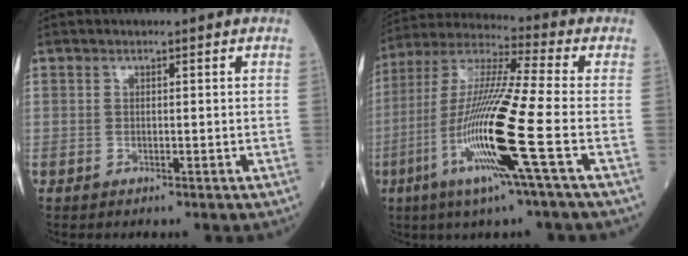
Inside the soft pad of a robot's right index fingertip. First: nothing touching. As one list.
[{"total": 17.4, "force": [-5.5, -0.9, 16.5], "torque": [-0.339, -0.020, -0.117]}]